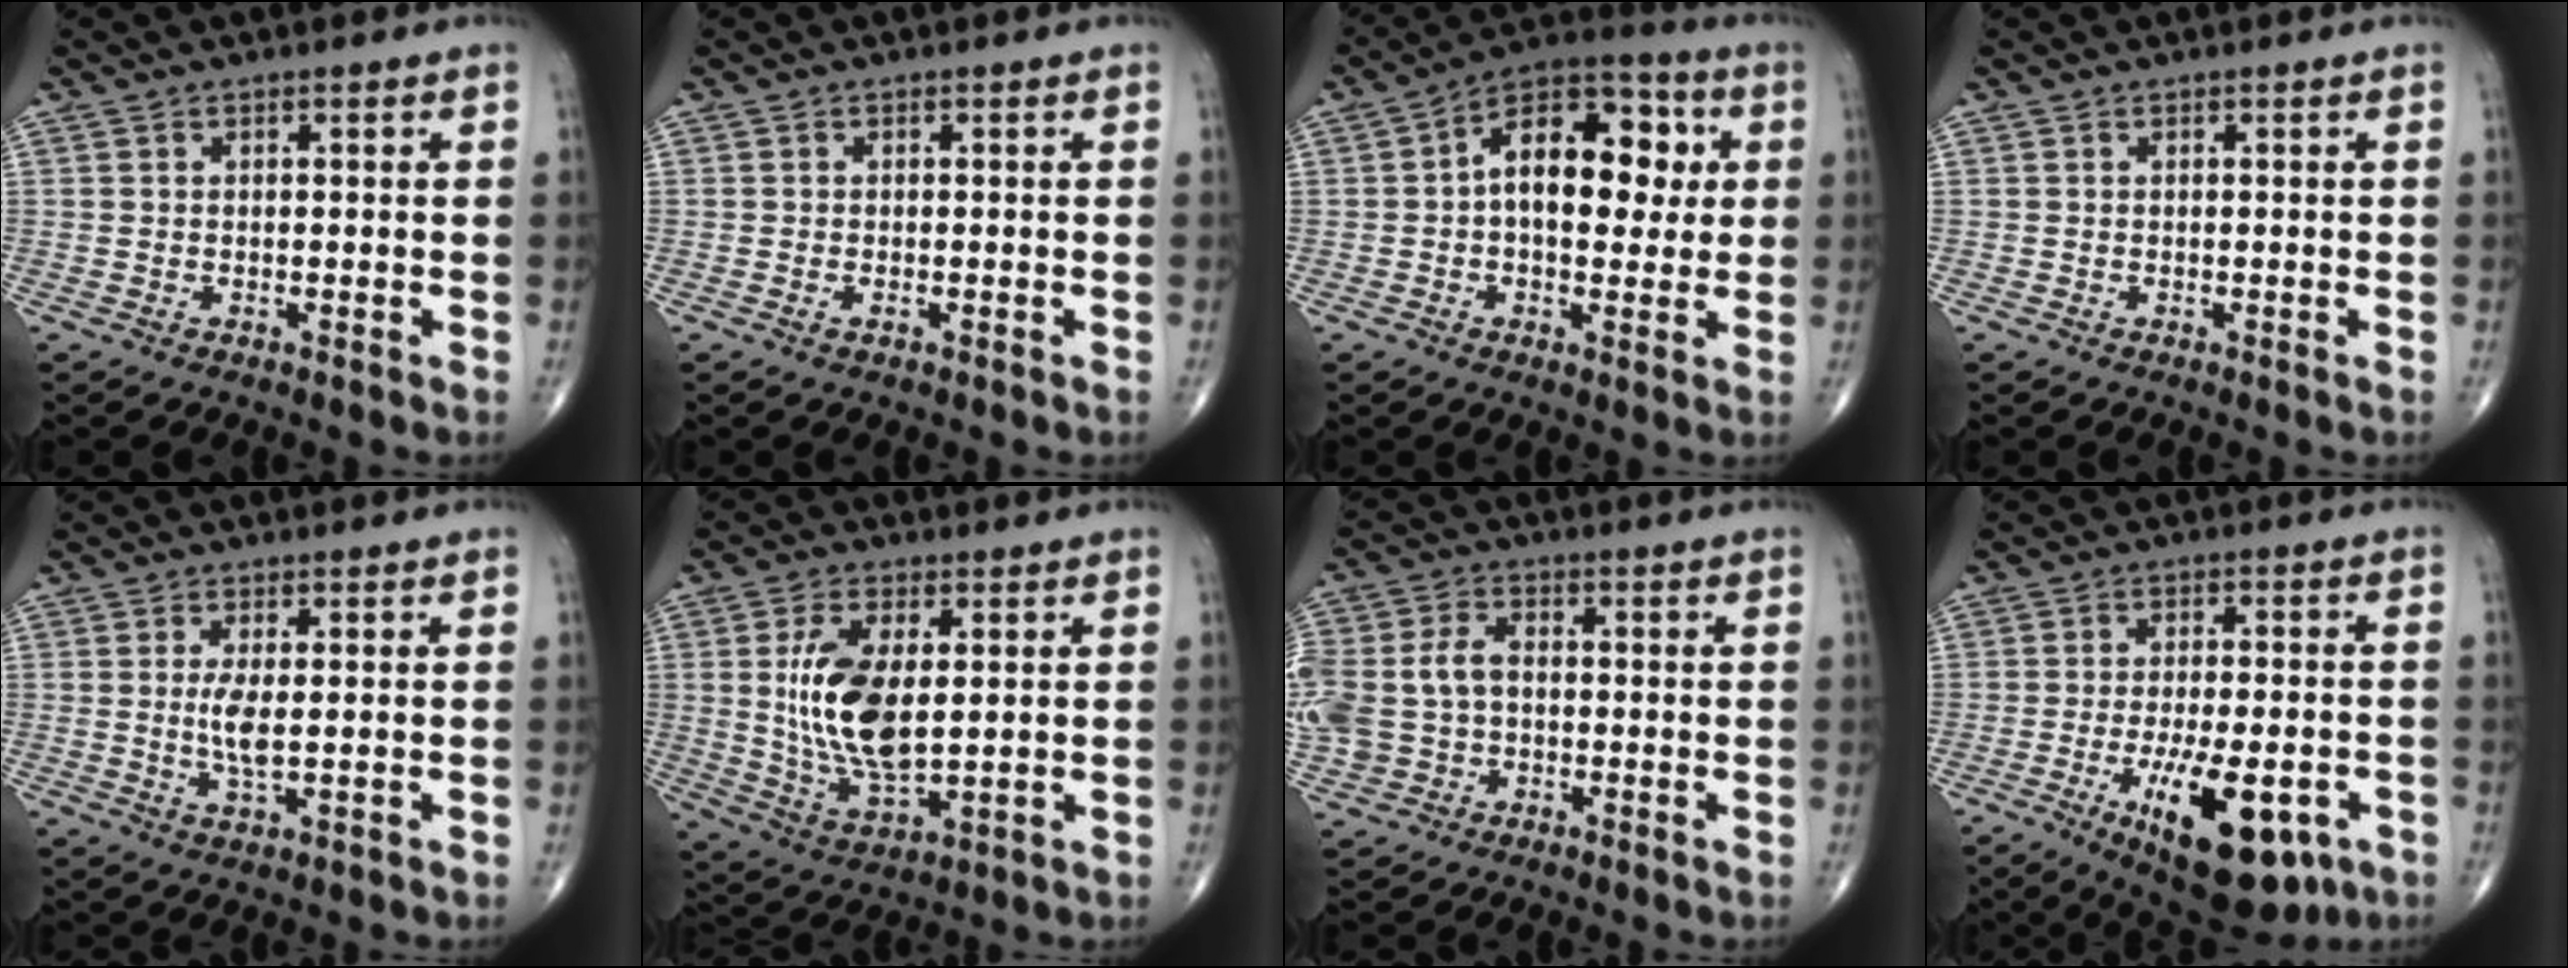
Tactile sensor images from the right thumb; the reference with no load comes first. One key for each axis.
{"total": 0.7, "fx": -0.3, "fy": 0.3, "fz": 0.6, "tx": -0.013, "ty": 0.000, "tz": -0.005}
{"total": 15.6, "fx": 2.0, "fy": 9.1, "fz": 12.6, "tx": -0.159, "ty": 0.027, "tz": 0.021}
{"total": 0.0}
{"total": 4.2, "fx": 0.2, "fy": 1.1, "fz": 4.0, "tx": -0.093, "ty": -0.012, "tz": 0.004}
{"total": 13.5, "fx": 1.7, "fy": 6.5, "fz": 11.7, "tx": -0.225, "ty": -0.019, "tz": 0.041}
{"total": 12.2, "fx": -0.7, "fy": 8.9, "fz": 8.3, "tx": -0.209, "ty": 0.021, "tz": -0.012}
{"total": 16.4, "fx": -6.6, "fy": 6.6, "fz": 13.6, "tx": -0.192, "ty": 0.006, "tz": -0.084}